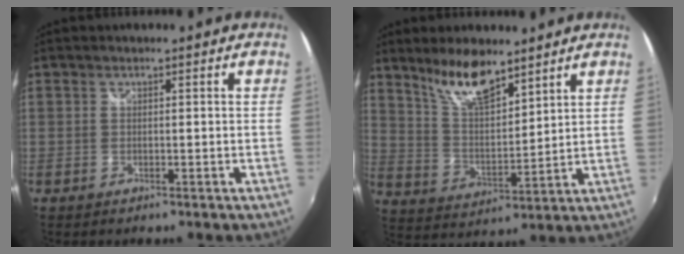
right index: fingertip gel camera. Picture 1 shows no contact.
{"total": 10.9, "force": [8.2, 3.2, 6.4], "torque": [-0.115, 0.003, 0.162]}